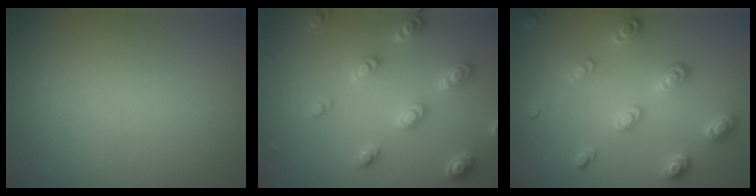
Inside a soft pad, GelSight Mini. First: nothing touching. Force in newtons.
{"total": 3.2, "press": 3.0, "slide": 0.9}
{"total": 2.8, "press": 2.6, "slide": 1.1}